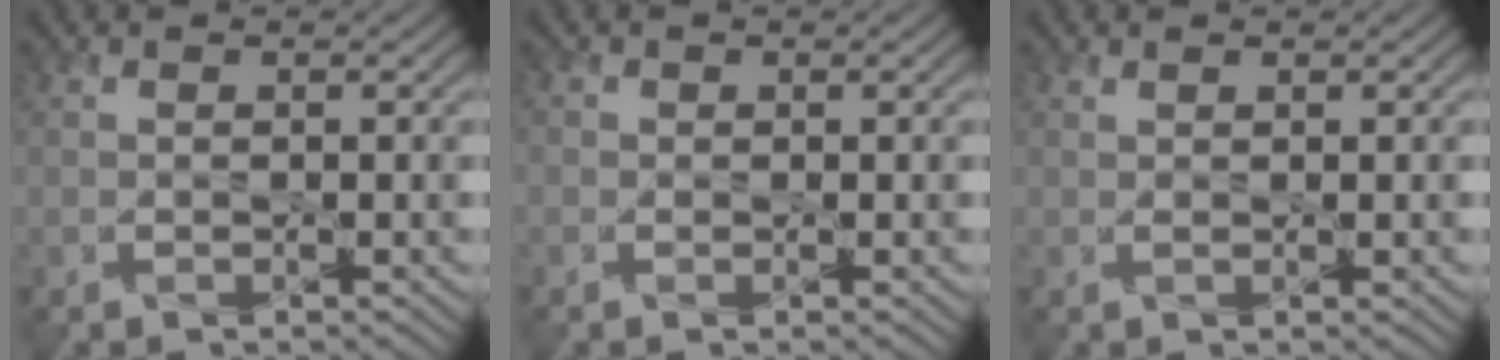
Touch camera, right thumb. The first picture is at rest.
{"total": 0.6, "force": [-0.1, 0.6, 0.2], "torque": [0.000, 0.000, -0.006]}
{"total": 0.5, "force": [0.5, -0.1, 0.2], "torque": [-0.003, 0.001, 0.012]}